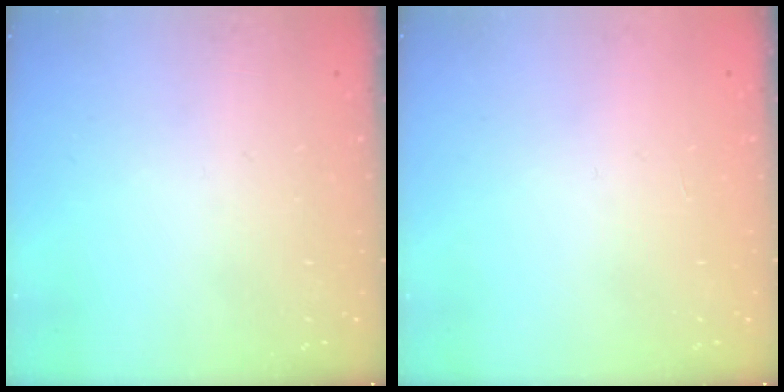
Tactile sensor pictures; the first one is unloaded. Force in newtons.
{"total": 0.0}